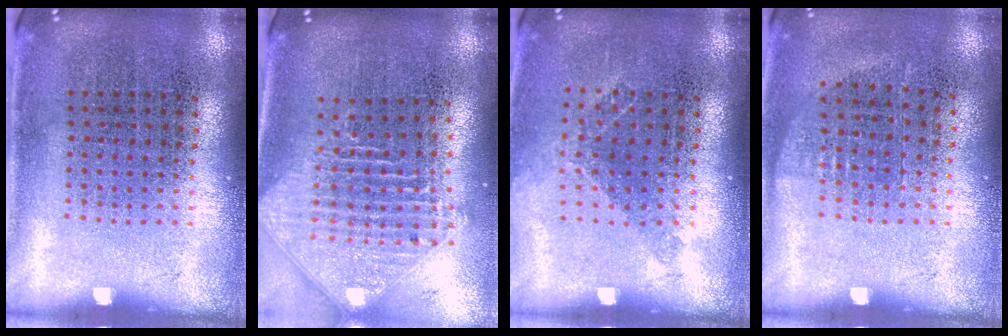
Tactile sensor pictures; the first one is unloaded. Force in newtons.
{"total": 2.5, "press": 1.9, "slide": 1.7}
{"total": 1.1, "press": 0.9, "slide": 0.6}
{"total": 0.6, "press": 0.6, "slide": 0.3}